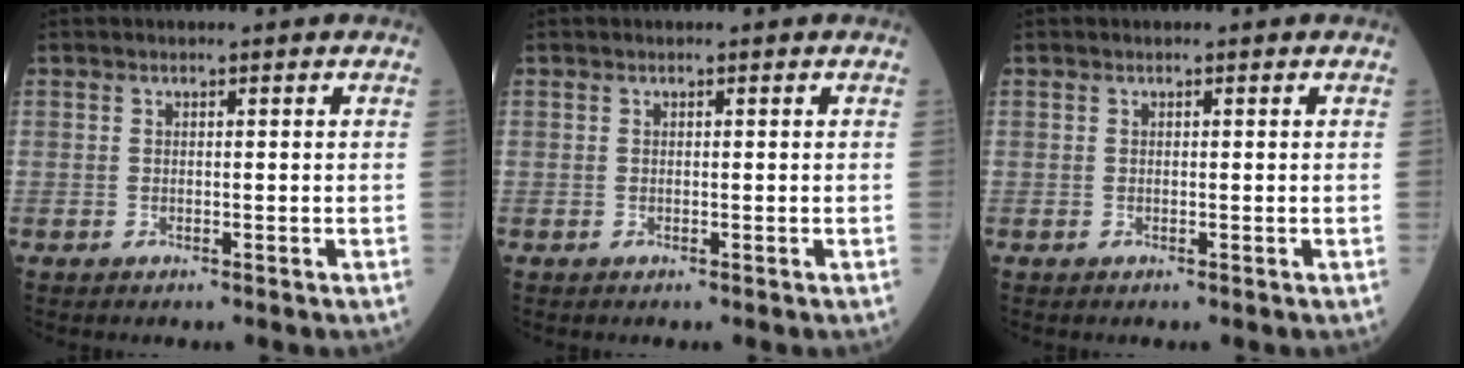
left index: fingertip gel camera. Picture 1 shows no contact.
{"total": 0.0}
{"total": 0.0}